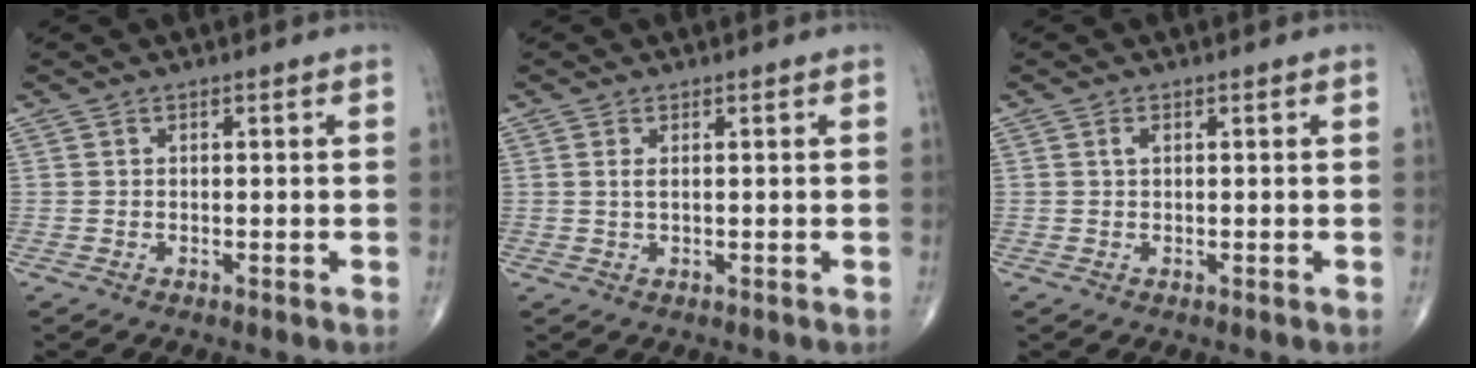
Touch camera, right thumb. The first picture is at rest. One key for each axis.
{"total": 1.2, "fx": 0.3, "fy": 0.4, "fz": 1.1, "tx": -0.028, "ty": 0.001, "tz": 0.009}
{"total": 0.8, "fx": 0.2, "fy": 0.4, "fz": 0.7, "tx": -0.016, "ty": 0.004, "tz": 0.004}